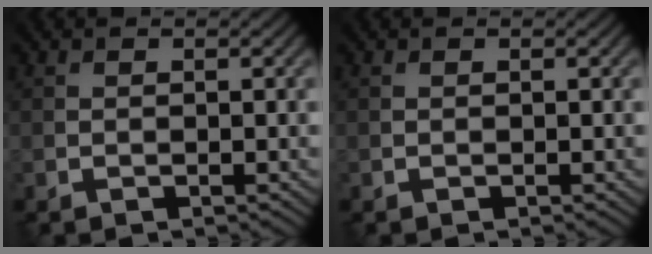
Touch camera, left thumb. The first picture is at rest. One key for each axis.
{"total": 0.0}